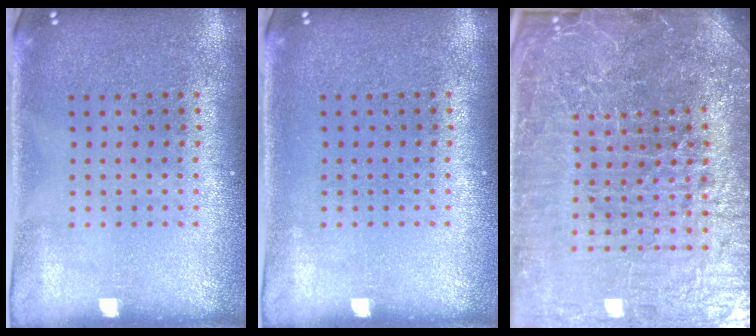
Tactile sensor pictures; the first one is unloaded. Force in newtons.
{"total": 0.0}
{"total": 6.8, "press": 6.1, "slide": 3.1}